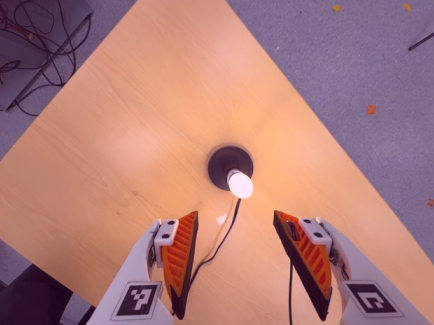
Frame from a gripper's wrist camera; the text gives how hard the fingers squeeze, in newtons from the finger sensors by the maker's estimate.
{"total": 0.0}